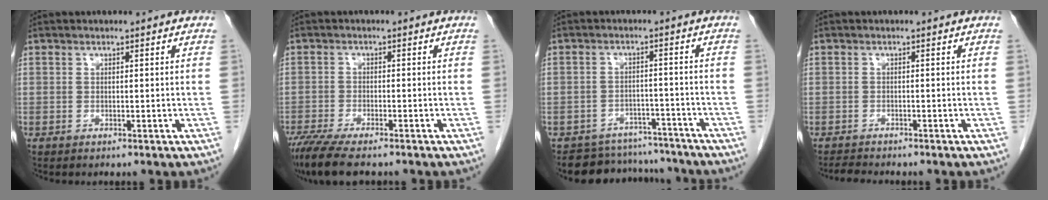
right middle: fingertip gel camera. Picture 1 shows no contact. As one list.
[{"total": 8.6, "force": [-6.8, 1.5, 5.0], "torque": [-0.086, -0.020, -0.113]}, {"total": 9.1, "force": [-8.5, 3.2, -0.1], "torque": [0.014, 0.019, -0.113]}, {"total": 2.0, "force": [-1.9, 0.0, 0.4], "torque": [-0.011, -0.009, -0.032]}]